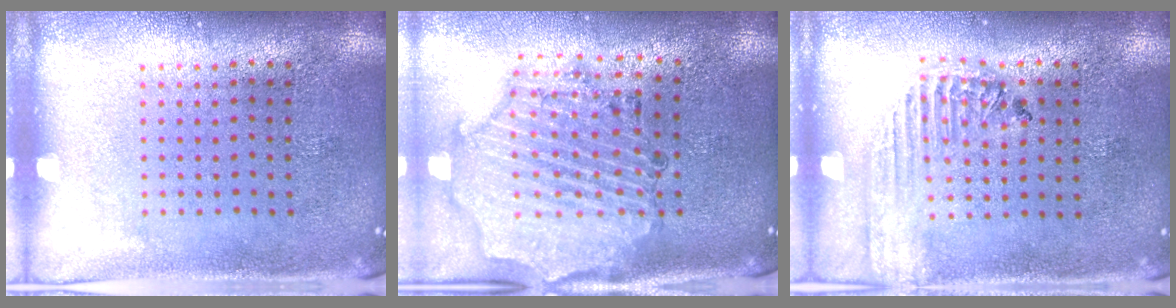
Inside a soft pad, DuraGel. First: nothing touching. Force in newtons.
{"total": 1.9, "press": 1.8, "slide": 0.4}
{"total": 1.8, "press": 1.7, "slide": 0.7}